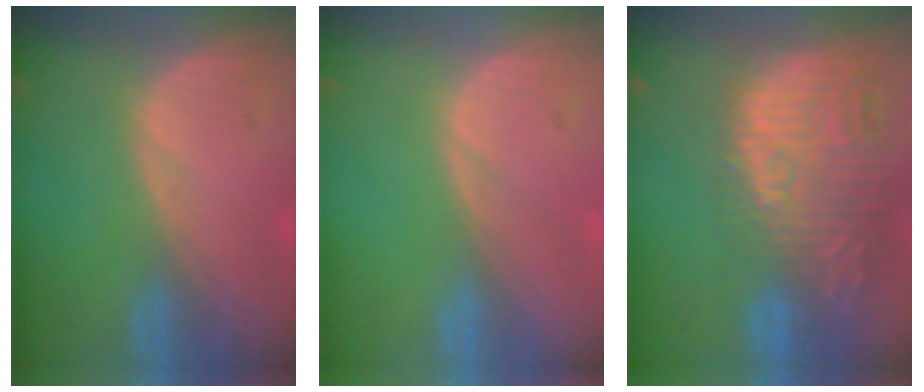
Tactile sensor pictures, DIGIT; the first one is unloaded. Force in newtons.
{"total": 0.0}
{"total": 14.6, "press": 12.6, "slide": 7.5}